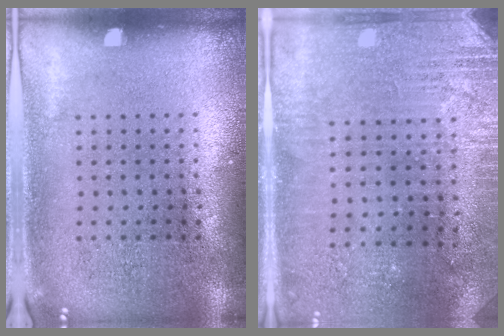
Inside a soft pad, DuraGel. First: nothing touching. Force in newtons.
{"total": 2.9, "press": 2.8, "slide": 0.6}